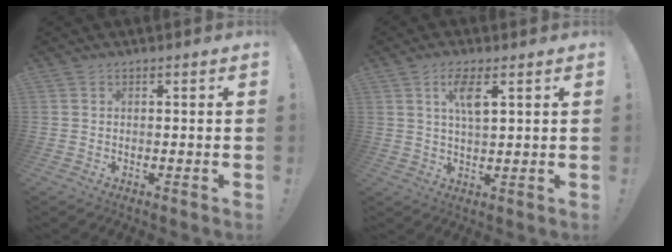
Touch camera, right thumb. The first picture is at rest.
{"total": 6.5, "force": [2.8, 2.1, 5.4], "torque": [-0.102, -0.003, 0.046]}